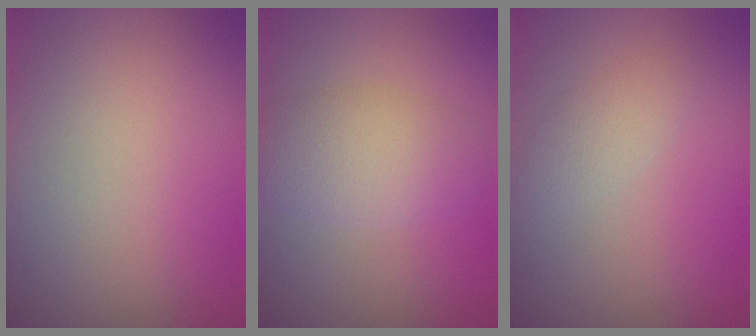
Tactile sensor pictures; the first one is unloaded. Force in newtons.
{"total": 2.7, "press": 2.7, "slide": 0.3}
{"total": 1.6, "press": 1.6, "slide": 0.2}